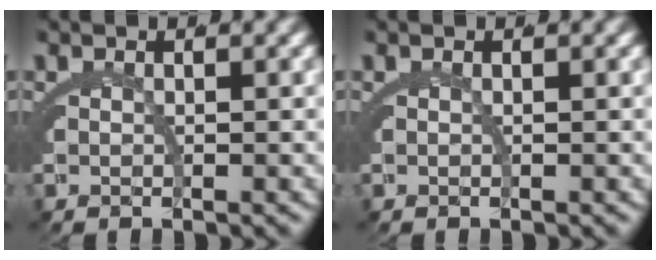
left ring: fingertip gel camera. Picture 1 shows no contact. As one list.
[{"total": 0.0}]